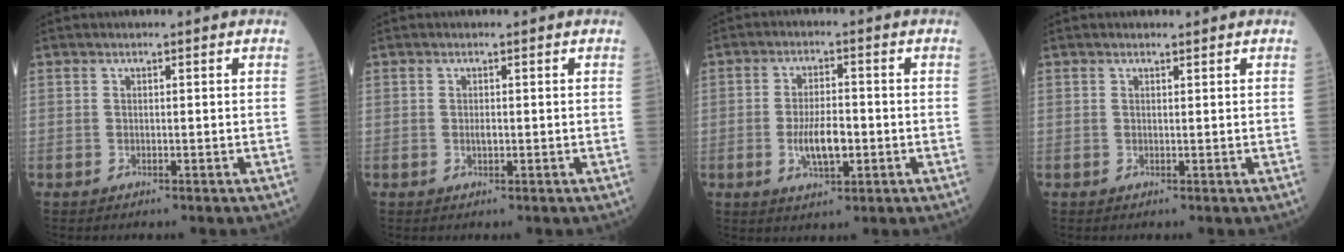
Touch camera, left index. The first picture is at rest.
{"total": 0.8, "force": [-0.4, 0.4, 0.6], "torque": [-0.012, -0.004, -0.004]}
{"total": 6.0, "force": [-1.7, 2.2, 5.3], "torque": [-0.104, -0.005, -0.028]}
{"total": 0.0}